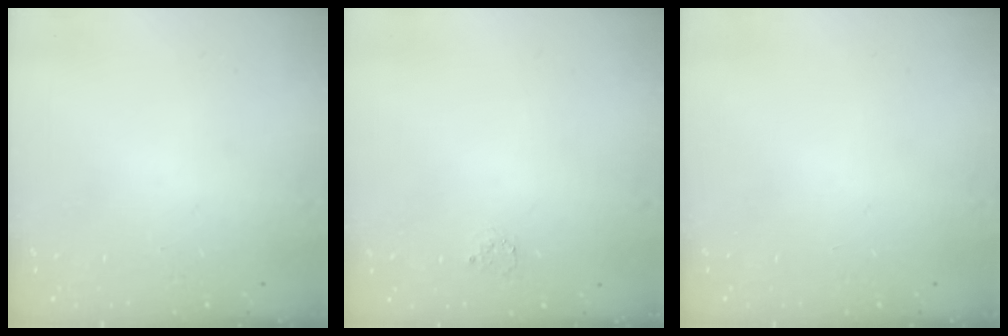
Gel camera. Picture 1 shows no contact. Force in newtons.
{"total": 2.5, "press": 2.5, "slide": 0.3}
{"total": 0.0}